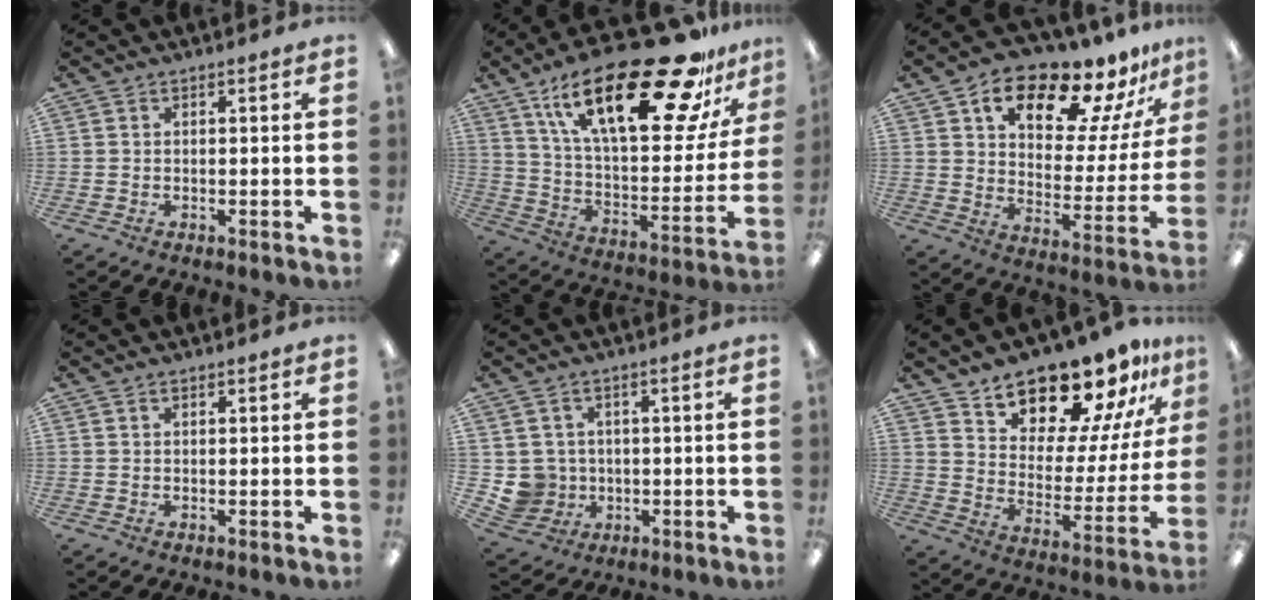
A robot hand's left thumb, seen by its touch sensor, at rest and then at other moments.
{"total": 31.5, "force": [19.0, 11.3, 22.3], "torque": [-0.347, -0.109, 0.314]}
{"total": 18.1, "force": [13.6, 7.3, 9.4], "torque": [-0.155, -0.086, 0.229]}
{"total": 0.8, "force": [0.5, 0.4, 0.5], "torque": [-0.011, 0.003, 0.009]}
{"total": 5.8, "force": [0.5, 5.8, 0.4], "torque": [-0.026, 0.004, 0.017]}
{"total": 17.1, "force": [15.0, 6.3, 5.2], "torque": [-0.077, -0.131, 0.260]}